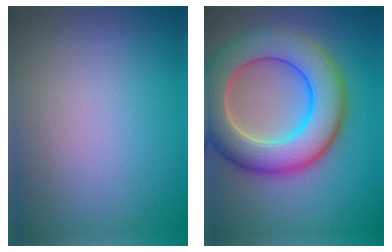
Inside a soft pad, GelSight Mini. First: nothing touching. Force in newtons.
{"total": 10.3, "press": 10.3, "slide": 0.9}